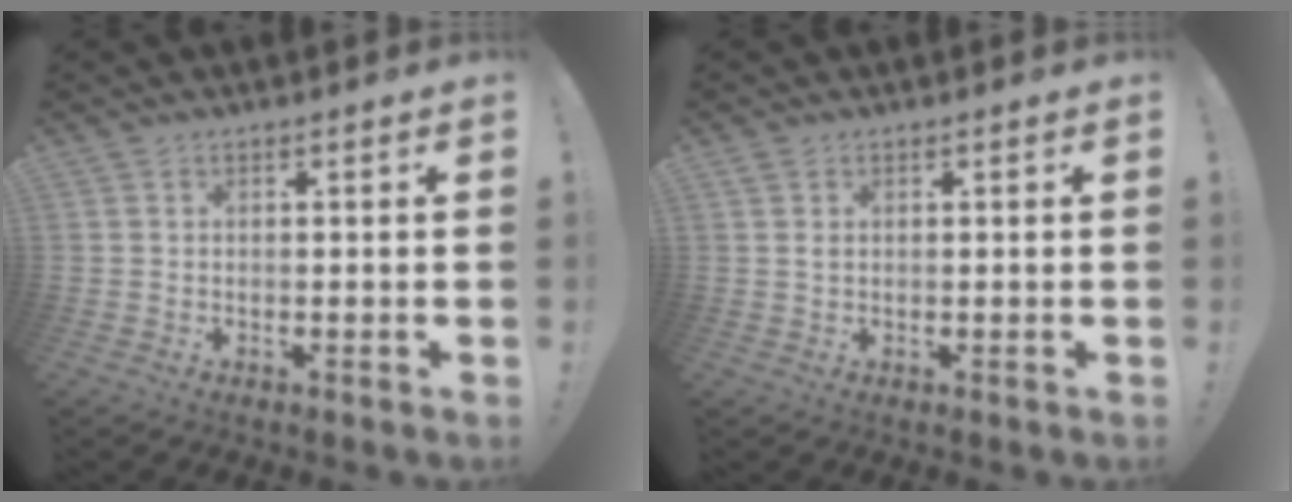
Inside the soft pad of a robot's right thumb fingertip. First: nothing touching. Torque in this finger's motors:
{"motor_torque": [-0.03, -0.12, 0.18, -0.08, -0.05]}